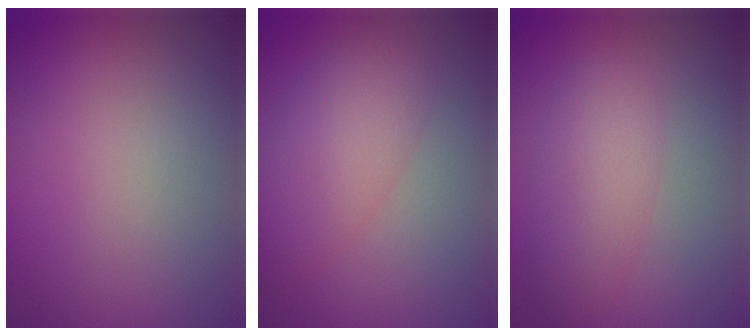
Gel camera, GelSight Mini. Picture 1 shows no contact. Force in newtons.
{"total": 5.3, "press": 5.3, "slide": 0.1}
{"total": 4.1, "press": 4.1, "slide": 0.2}